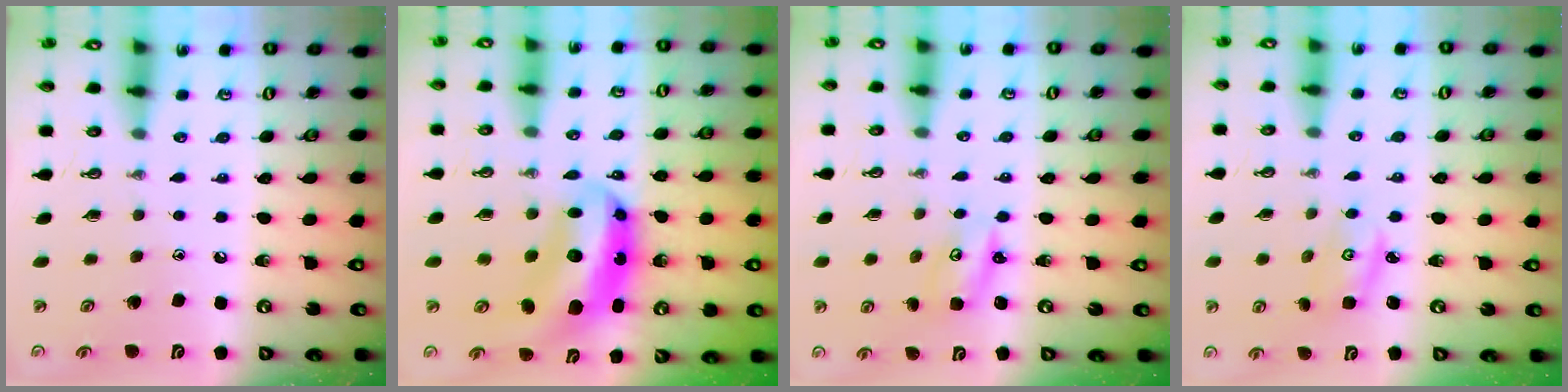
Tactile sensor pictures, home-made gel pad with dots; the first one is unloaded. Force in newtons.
{"total": 8.8, "press": 8.7, "slide": 1.1}
{"total": 2.7, "press": 2.7, "slide": 0.2}
{"total": 2.8, "press": 2.8, "slide": 0.3}